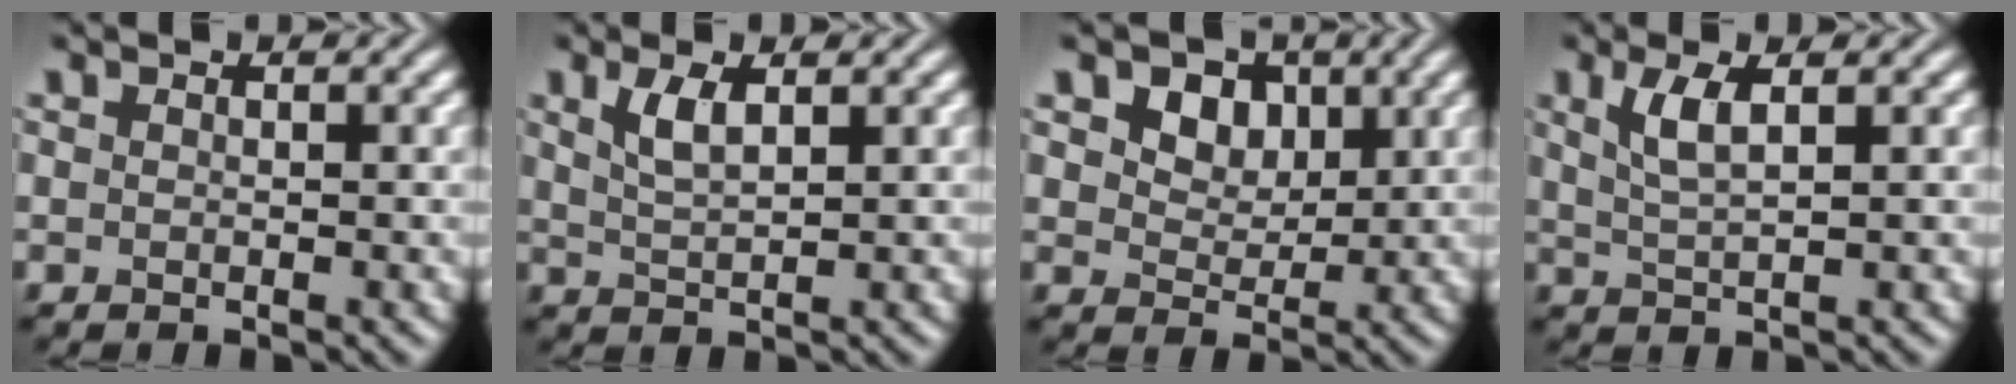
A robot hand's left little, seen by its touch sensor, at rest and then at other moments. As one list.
[{"total": 2.5, "force": [1.2, 0.8, 2.0], "torque": [-0.043, 0.001, 0.026]}, {"total": 4.9, "force": [2.4, 3.5, 2.6], "torque": [-0.066, -0.005, 0.043]}, {"total": 2.9, "force": [1.2, 0.8, 2.5], "torque": [-0.052, 0.000, 0.025]}]